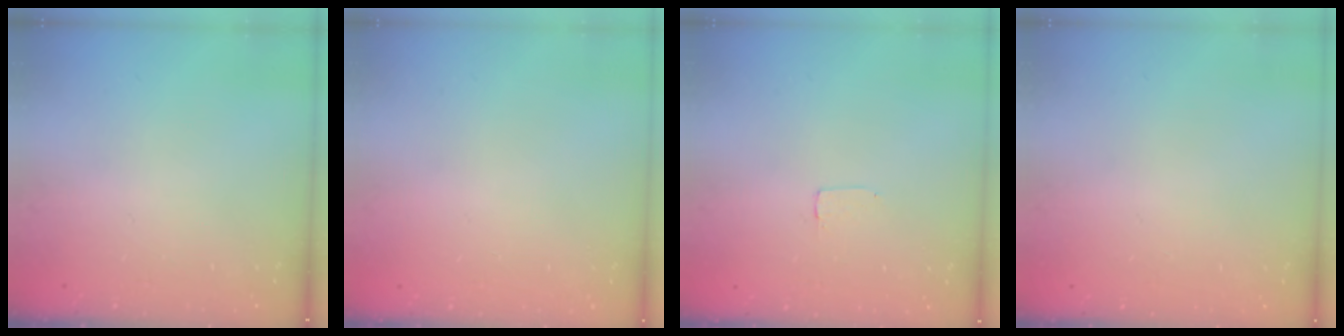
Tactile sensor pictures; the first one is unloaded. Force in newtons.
{"total": 0.0}
{"total": 1.7, "press": 1.7, "slide": 0.1}
{"total": 0.0}